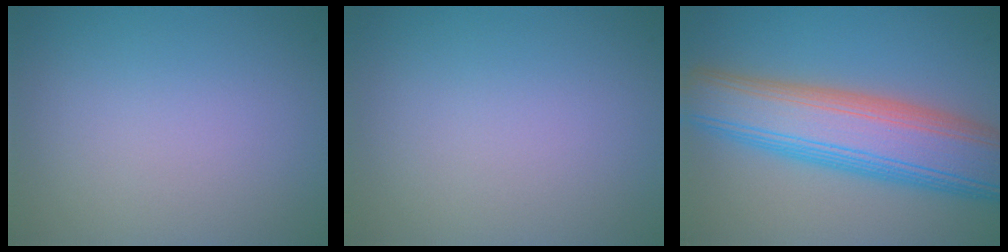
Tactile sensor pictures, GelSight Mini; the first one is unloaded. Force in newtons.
{"total": 0.0}
{"total": 10.8, "press": 10.7, "slide": 0.8}